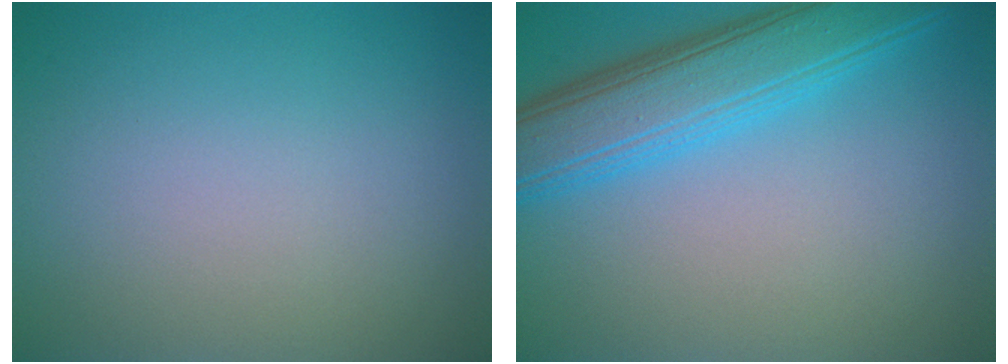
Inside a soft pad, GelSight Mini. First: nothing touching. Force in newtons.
{"total": 6.7, "press": 6.7, "slide": 0.4}